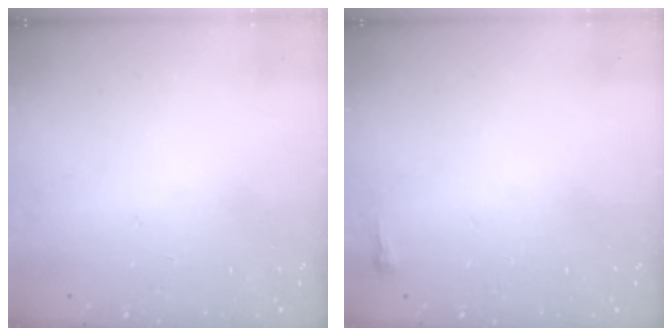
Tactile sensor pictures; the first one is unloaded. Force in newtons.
{"total": 2.4, "press": 2.4, "slide": 0.6}